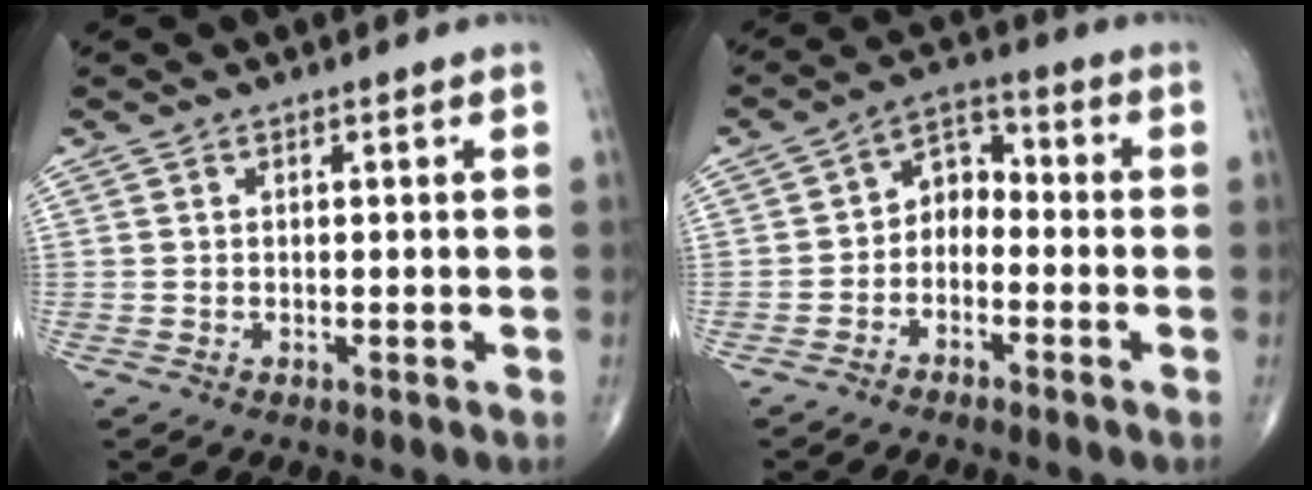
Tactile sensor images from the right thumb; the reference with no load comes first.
{"total": 5.9, "force": [-2.0, 4.3, 3.6], "torque": [-0.035, 0.039, -0.053]}